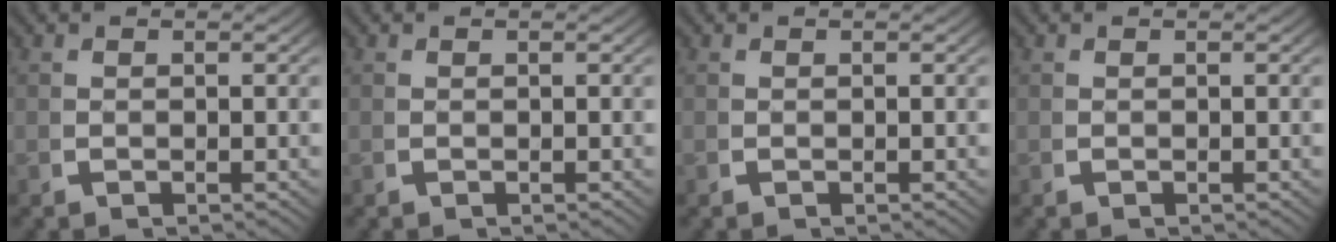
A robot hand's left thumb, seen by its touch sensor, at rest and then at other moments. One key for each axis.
{"total": 0.0}
{"total": 0.0}
{"total": 0.0}